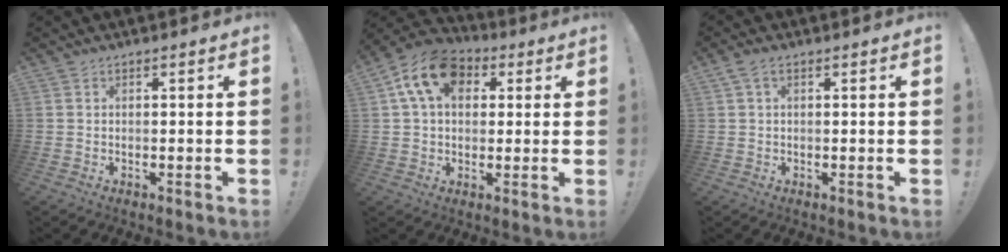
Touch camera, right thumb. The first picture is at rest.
{"total": 13.5, "force": [4.9, 9.3, 8.4], "torque": [-0.145, 0.000, 0.096]}
{"total": 2.4, "force": [0.7, 1.0, 2.0], "torque": [-0.046, 0.006, 0.014]}